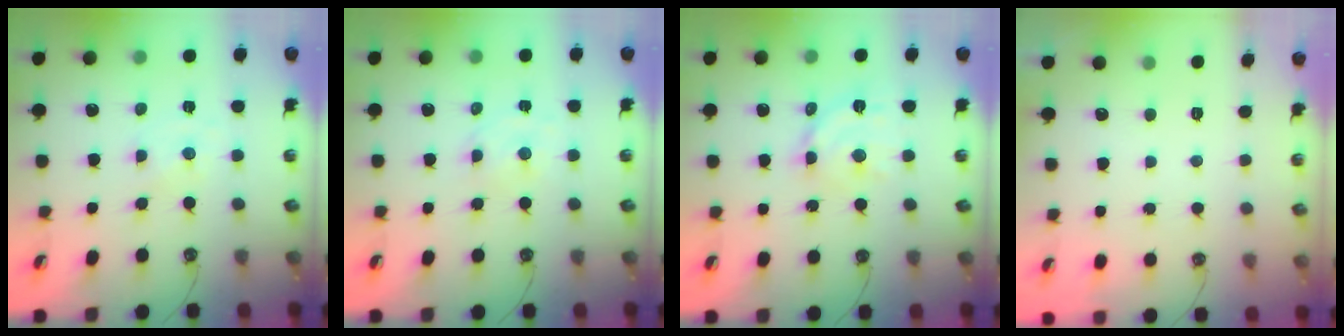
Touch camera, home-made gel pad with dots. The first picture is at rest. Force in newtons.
{"total": 2.4, "press": 2.3, "slide": 0.7}
{"total": 11.4, "press": 11.3, "slide": 0.7}
{"total": 0.0}